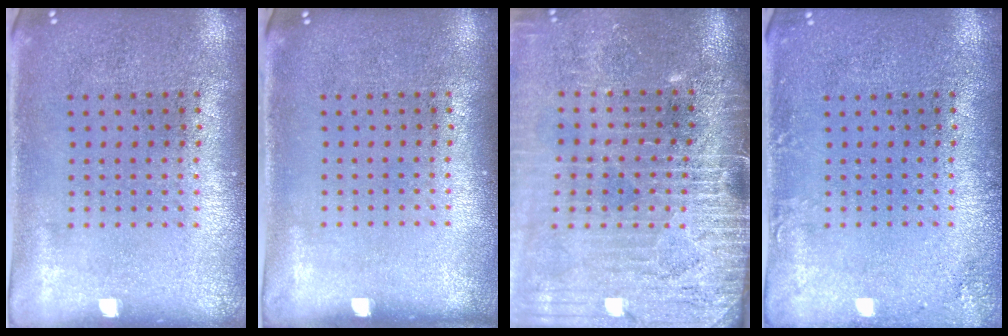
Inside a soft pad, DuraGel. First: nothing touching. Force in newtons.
{"total": 0.0}
{"total": 4.2, "press": 3.6, "slide": 2.0}
{"total": 1.5, "press": 1.5, "slide": 0.1}